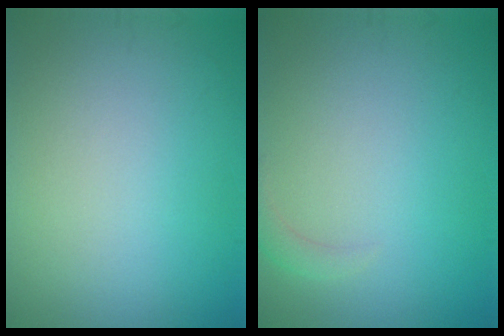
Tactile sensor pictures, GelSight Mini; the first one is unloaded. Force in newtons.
{"total": 1.2, "press": 1.1, "slide": 0.2}